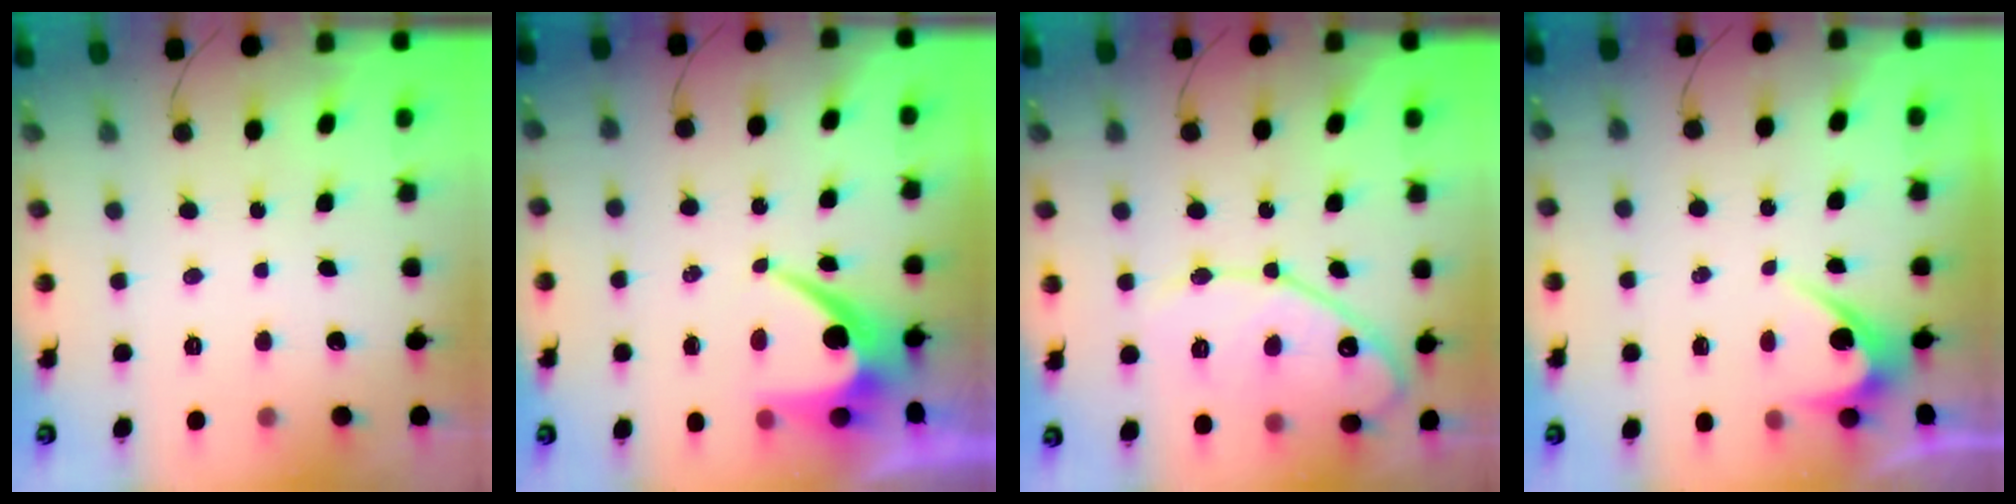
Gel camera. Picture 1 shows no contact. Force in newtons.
{"total": 8.1, "press": 8.1, "slide": 0.4}
{"total": 14.0, "press": 14.0, "slide": 0.7}
{"total": 2.8, "press": 2.8, "slide": 0.2}